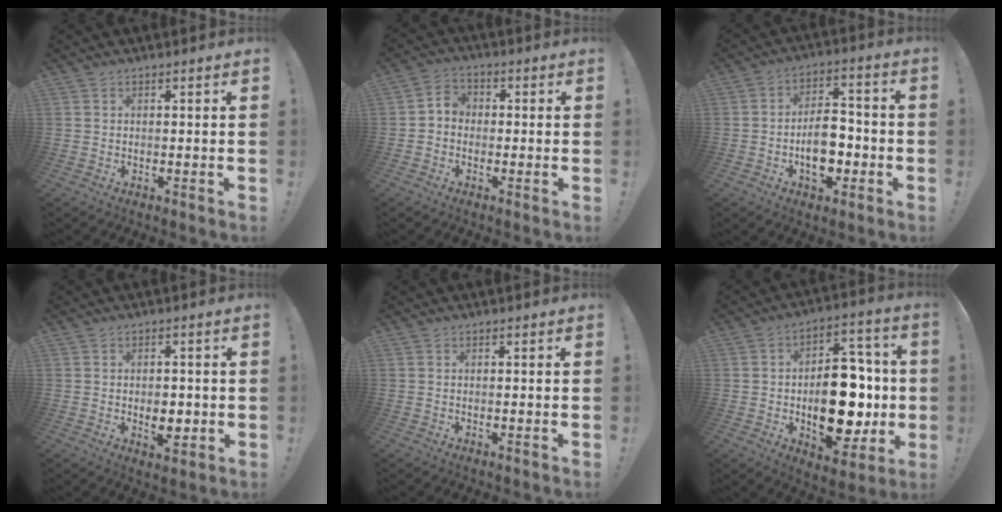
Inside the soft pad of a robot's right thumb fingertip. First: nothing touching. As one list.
[{"total": 4.3, "force": [-1.7, 3.4, 1.9], "torque": [-0.034, 0.019, -0.029]}, {"total": 11.6, "force": [-3.3, 7.2, 8.4], "torque": [-0.132, 0.021, -0.056]}, {"total": 5.4, "force": [-0.9, 3.4, 4.1], "torque": [-0.044, 0.006, -0.014]}, {"total": 0.0}, {"total": 22.5, "force": [-2.8, 13.7, 17.7], "torque": [-0.240, 0.016, -0.029]}]